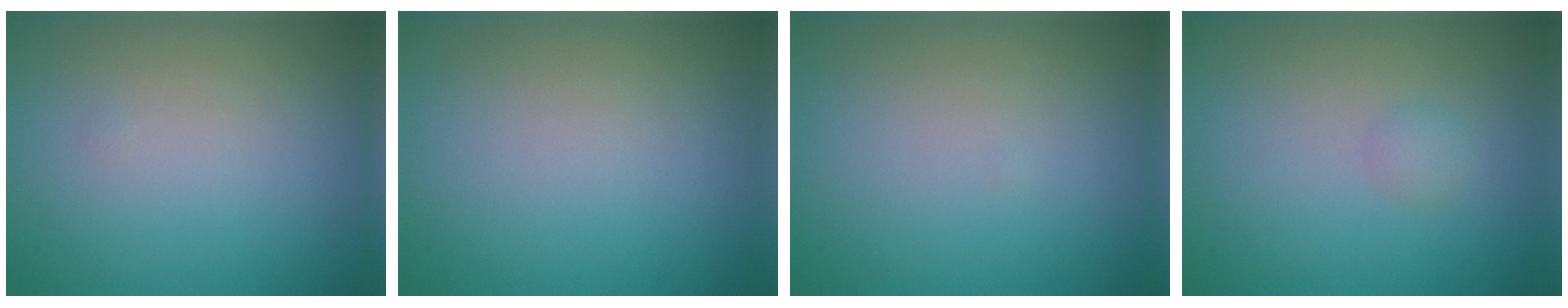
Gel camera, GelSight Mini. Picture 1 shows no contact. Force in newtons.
{"total": 0.0}
{"total": 0.0}
{"total": 1.0, "press": 1.0, "slide": 0.1}